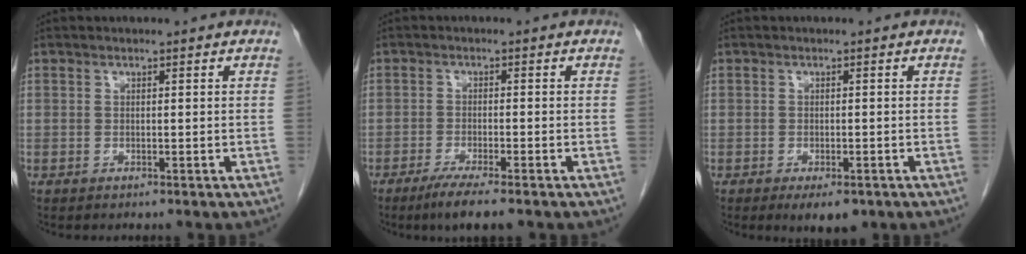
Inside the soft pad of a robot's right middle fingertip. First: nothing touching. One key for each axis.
{"total": 5.3, "fx": -3.8, "fy": 0.2, "fz": 3.7, "tx": -0.063, "ty": -0.013, "tz": -0.062}
{"total": 4.1, "fx": -2.5, "fy": 1.8, "fz": 2.7, "tx": -0.033, "ty": -0.003, "tz": -0.030}